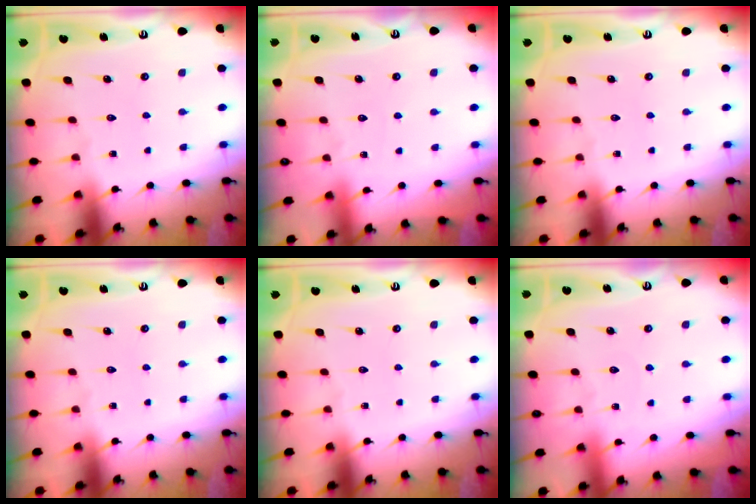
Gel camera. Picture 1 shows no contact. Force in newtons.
{"total": 2.9, "press": 2.9, "slide": 0.3}
{"total": 0.0}
{"total": 0.0}
{"total": 0.0}
{"total": 2.7, "press": 2.7, "slide": 0.3}